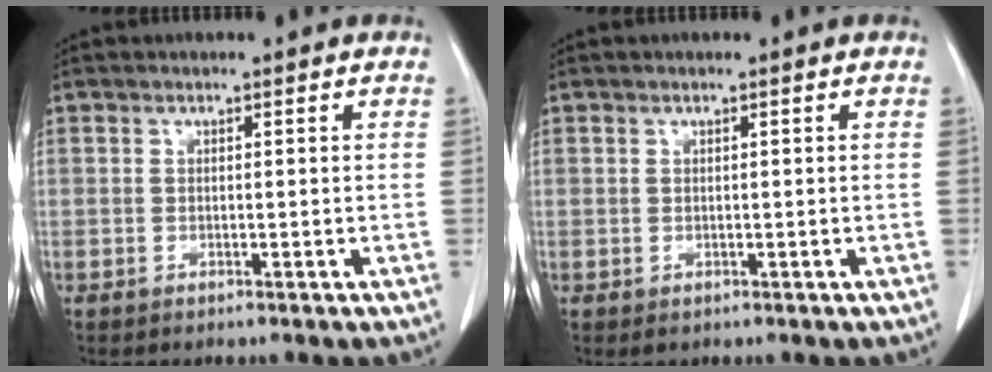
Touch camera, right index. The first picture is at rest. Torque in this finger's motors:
{"motor_torque": [-0.13, 0.10, -0.15, -0.05]}